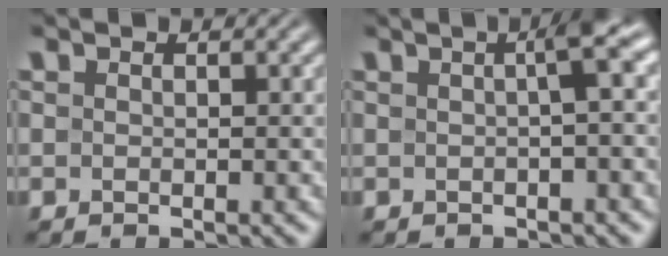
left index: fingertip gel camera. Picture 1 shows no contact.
{"total": 3.2, "force": [0.4, 0.7, 3.2], "torque": [-0.038, 0.015, 0.001]}